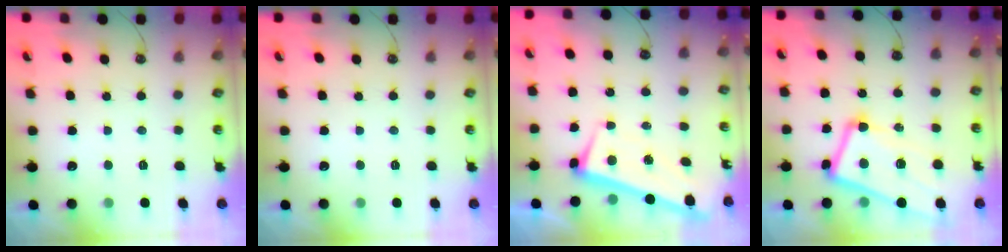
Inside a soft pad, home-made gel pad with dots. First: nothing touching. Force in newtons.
{"total": 0.0}
{"total": 1.6, "press": 0.6, "slide": 1.4}
{"total": 10.1, "press": 10.0, "slide": 1.5}